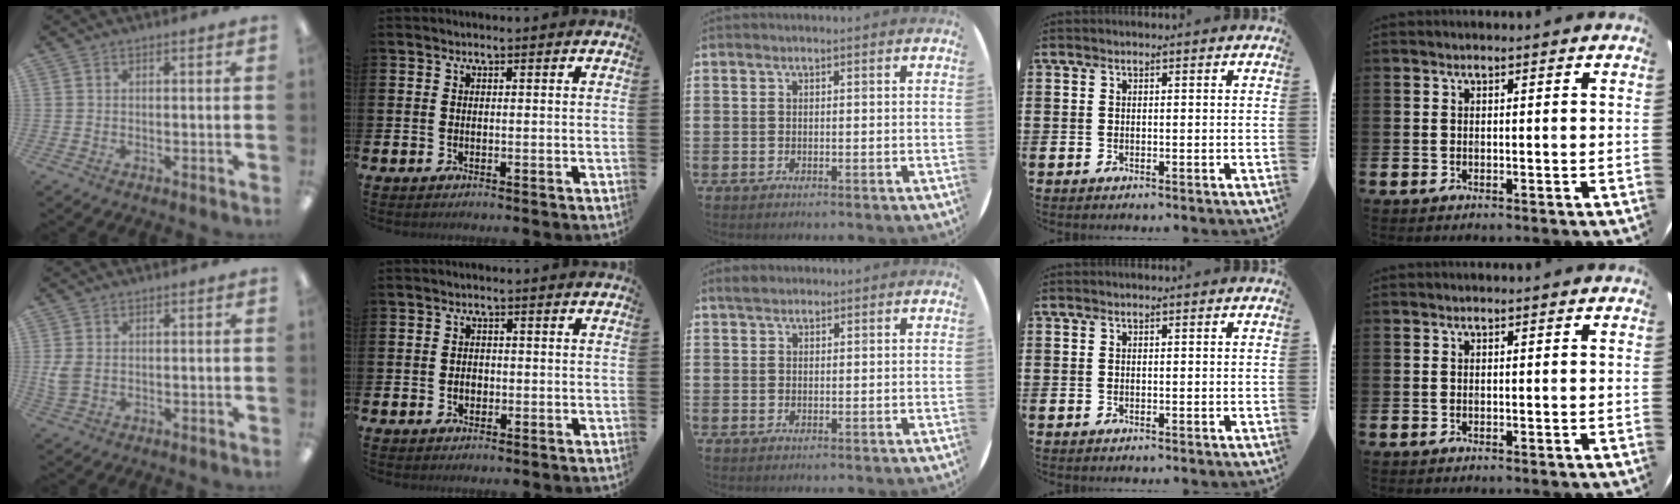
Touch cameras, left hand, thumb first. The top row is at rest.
{"thumb": {"total": 3.5, "force": [0.3, 2.4, 2.5], "torque": [-0.055, -0.004, 0.001]}, "index": {"total": 1.6, "force": [-0.3, 1.3, 0.9], "torque": [-0.008, 0.002, -0.010]}, "middle": {"total": 1.5, "force": [1.3, 0.6, 0.4], "torque": [-0.004, 0.001, 0.024]}}